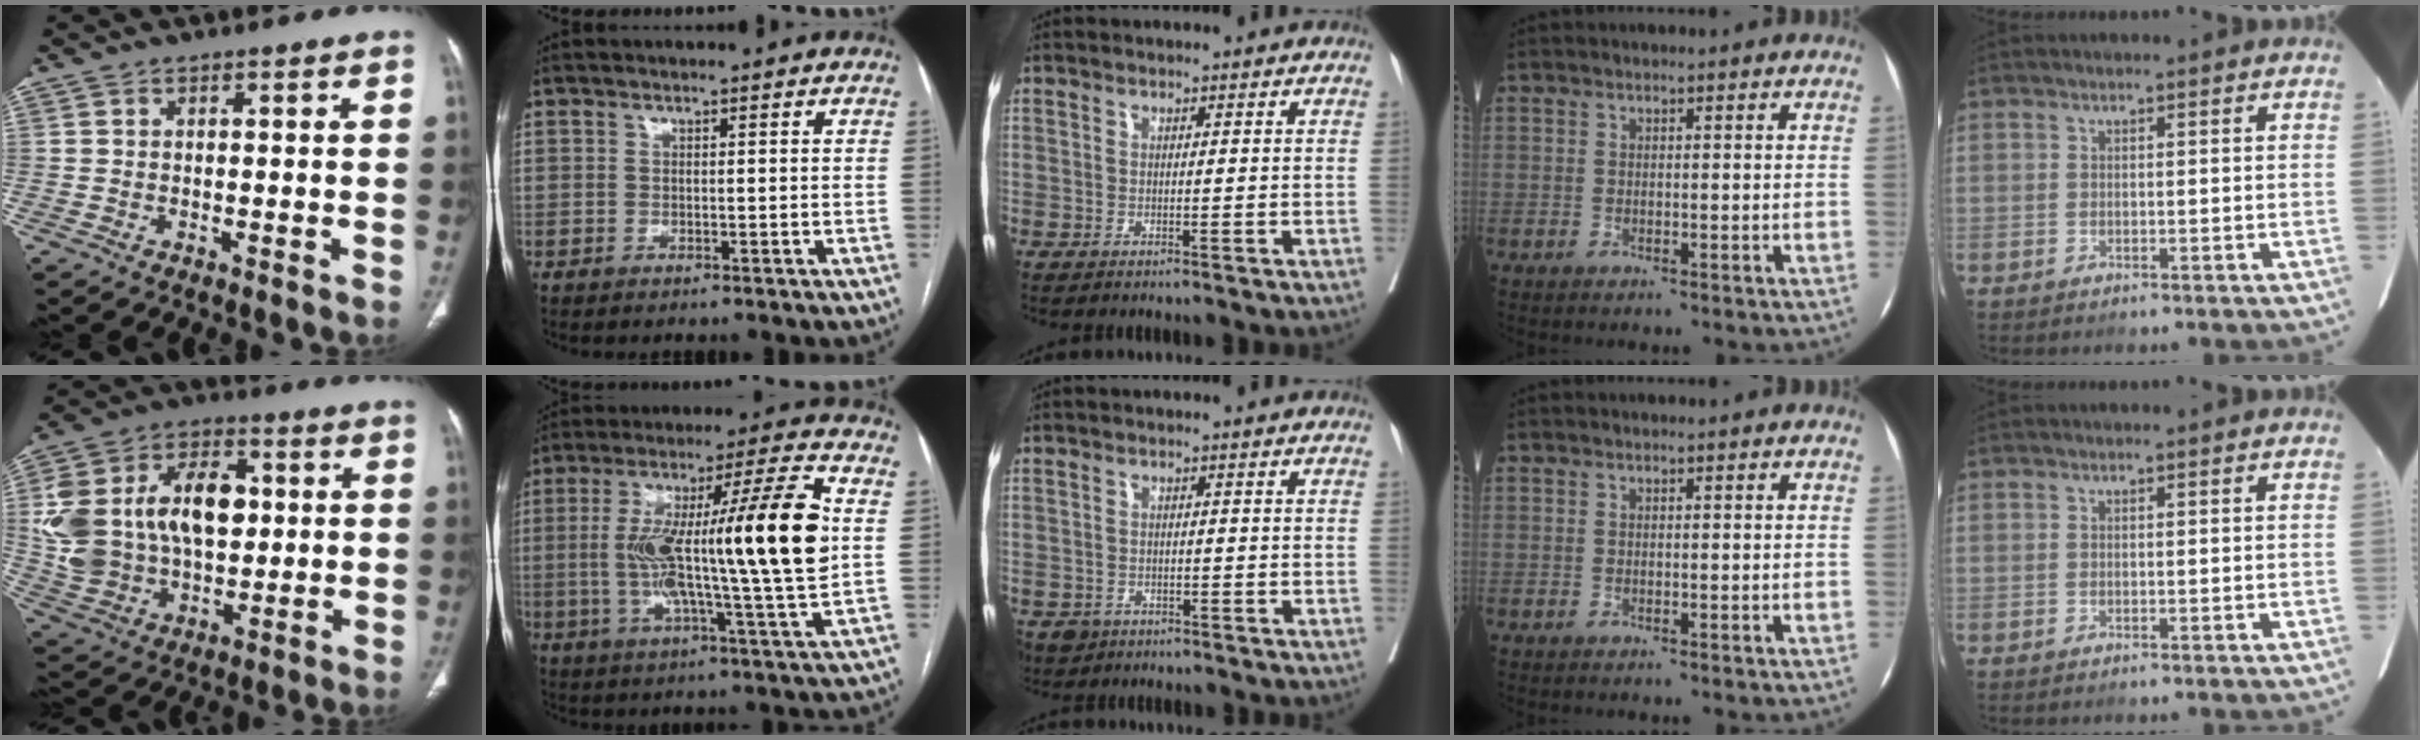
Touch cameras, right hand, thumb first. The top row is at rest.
{"thumb": {"total": 22.1, "force": [2.5, 14.6, 16.5], "torque": [-0.295, 0.016, 0.056]}, "index": {"total": 22.1, "force": [1.2, 0.3, 22.1], "torque": [-0.356, 0.016, 0.008]}, "middle": {"total": 3.4, "force": [-2.2, 2.5, 0.5], "torque": [-0.006, 0.003, -0.035]}}